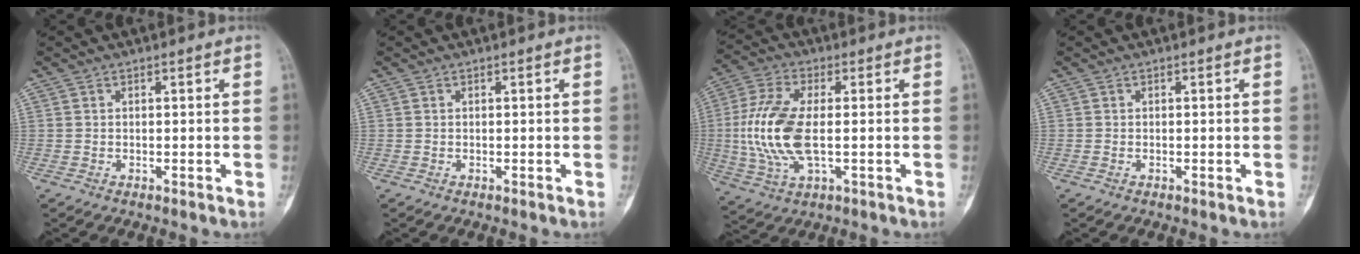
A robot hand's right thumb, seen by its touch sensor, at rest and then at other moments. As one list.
[{"total": 0.0}, {"total": 13.7, "force": [-0.6, 6.3, 12.1], "torque": [-0.269, 0.003, -0.010]}, {"total": 0.0}]